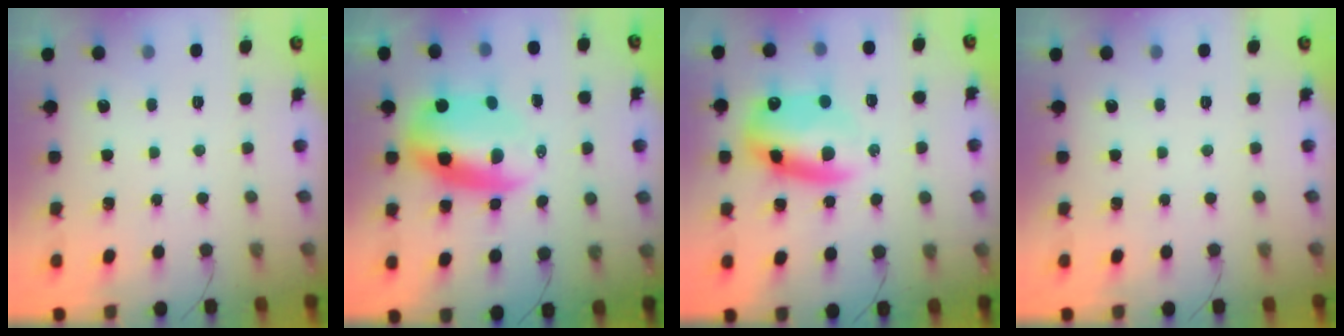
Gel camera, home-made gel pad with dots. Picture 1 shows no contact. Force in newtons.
{"total": 10.5, "press": 10.2, "slide": 2.4}
{"total": 12.1, "press": 11.7, "slide": 3.0}
{"total": 0.0}